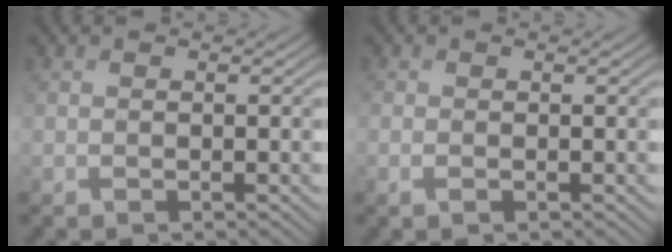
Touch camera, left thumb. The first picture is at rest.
{"total": 0.8, "force": [-0.3, 0.3, 0.7], "torque": [-0.021, -0.003, -0.006]}